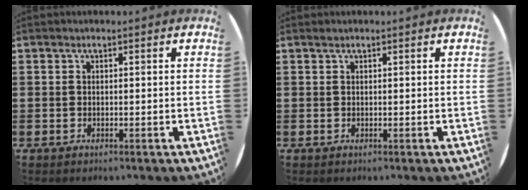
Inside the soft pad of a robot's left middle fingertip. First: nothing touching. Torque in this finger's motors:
{"motor_torque": [0.22, -0.12, -0.05, -0.01]}